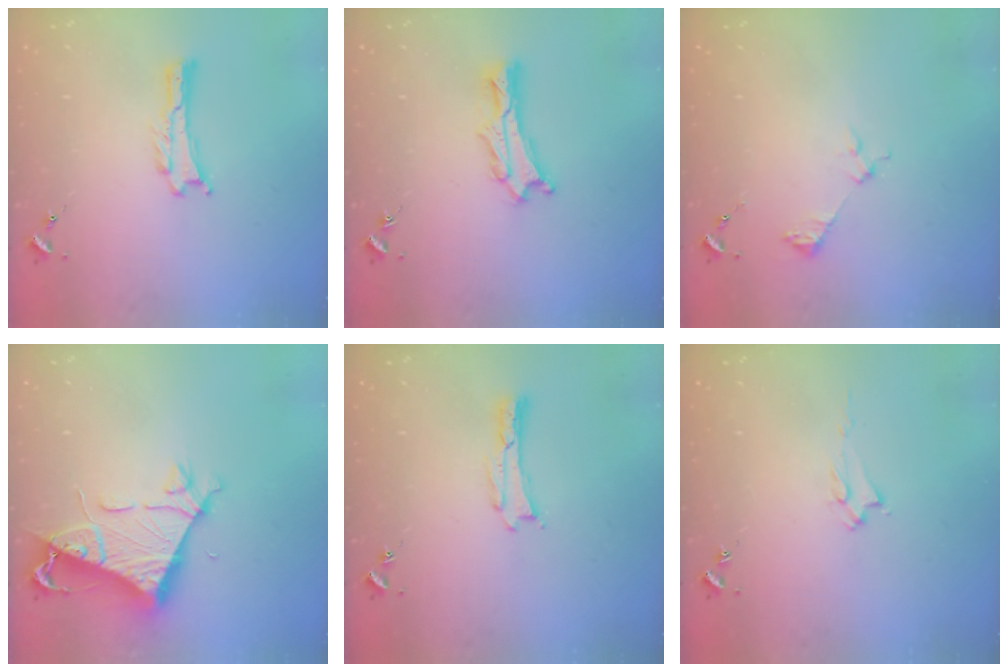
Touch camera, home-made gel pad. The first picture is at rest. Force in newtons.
{"total": 2.0, "press": 2.0, "slide": 0.2}
{"total": 2.5, "press": 2.5, "slide": 0.2}
{"total": 7.4, "press": 7.4, "slide": 0.7}
{"total": 0.0}
{"total": 1.9, "press": 1.8, "slide": 0.4}